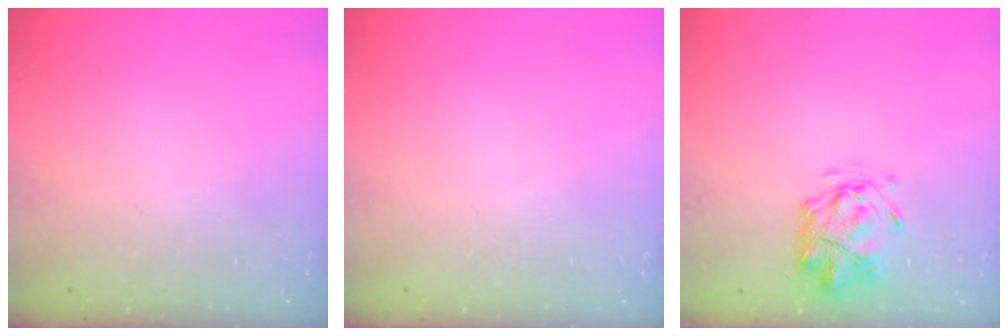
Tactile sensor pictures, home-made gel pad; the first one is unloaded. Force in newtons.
{"total": 0.0}
{"total": 2.3, "press": 2.2, "slide": 0.6}